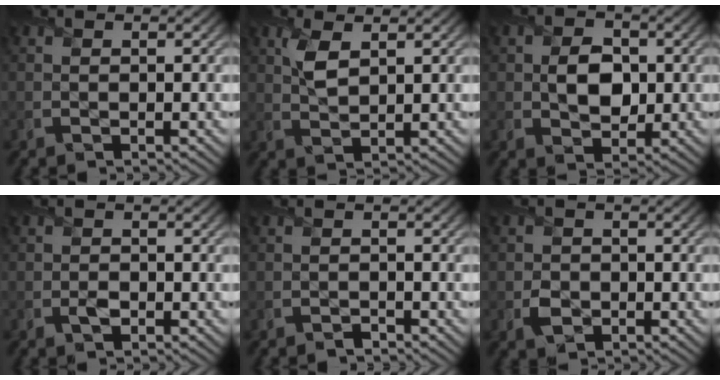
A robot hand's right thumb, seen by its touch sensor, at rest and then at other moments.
{"total": 3.3, "force": [1.6, 1.4, 2.5], "torque": [-0.061, -0.001, 0.035]}
{"total": 4.8, "force": [0.2, 3.5, 3.2], "torque": [-0.060, -0.007, -0.001]}
{"total": 0.8, "force": [-0.3, 0.7, 0.3], "torque": [-0.001, -0.001, -0.007]}
{"total": 0.7, "force": [-0.6, 0.1, 0.0], "torque": [0.001, -0.003, -0.013]}
{"total": 1.8, "force": [-0.5, 1.7, 0.4], "torque": [-0.003, -0.005, -0.013]}